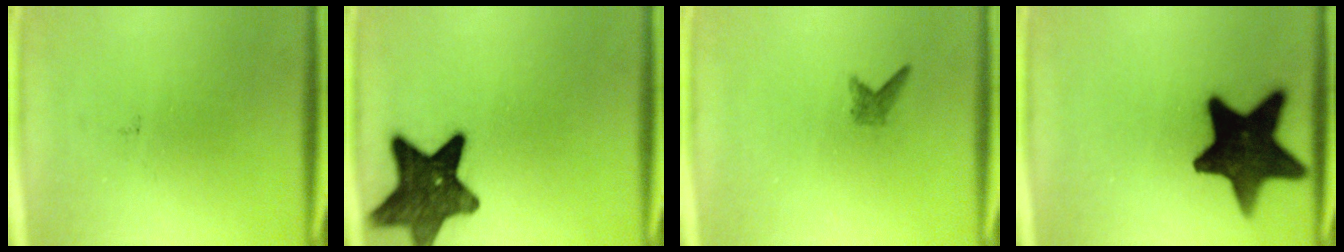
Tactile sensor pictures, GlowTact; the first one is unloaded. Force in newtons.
{"total": 13.2}
{"total": 1.2}
{"total": 17.4}